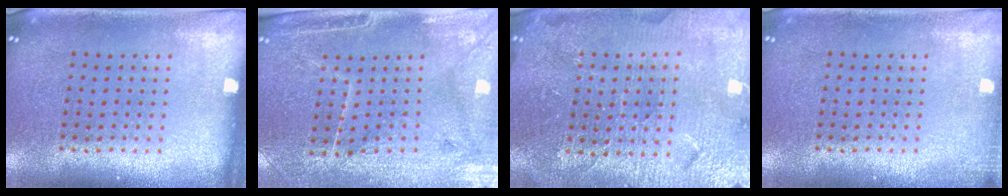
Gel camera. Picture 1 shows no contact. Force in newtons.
{"total": 3.3, "press": 3.2, "slide": 1.0}
{"total": 4.3, "press": 4.1, "slide": 1.2}
{"total": 1.0, "press": 1.0, "slide": 0.3}